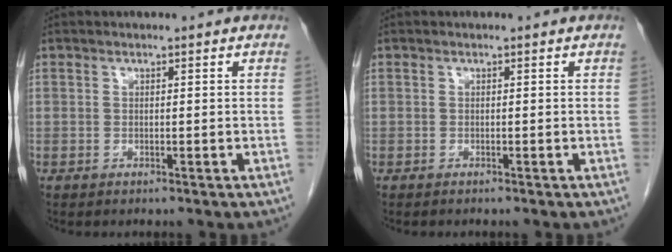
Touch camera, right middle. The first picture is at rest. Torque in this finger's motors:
{"motor_torque": [-0.36, -0.01, -0.04, -0.01]}